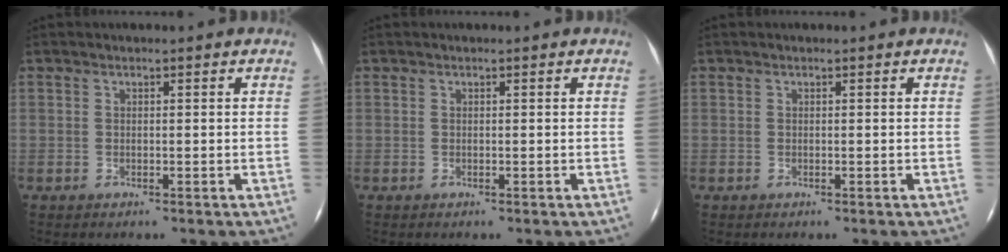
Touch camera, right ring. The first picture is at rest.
{"total": 0.0}
{"total": 0.0}